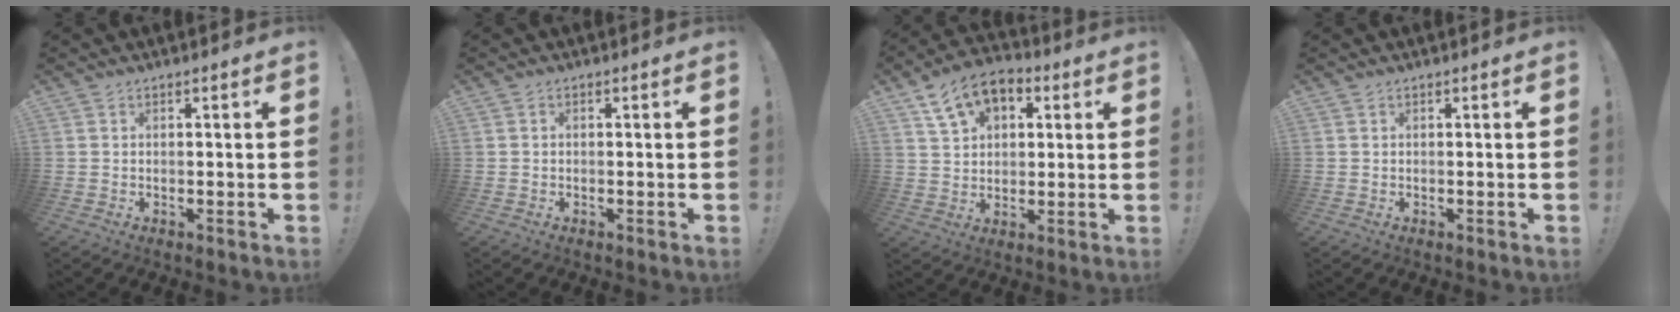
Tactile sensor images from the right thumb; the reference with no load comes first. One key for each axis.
{"total": 0.6, "fx": -0.3, "fy": 0.4, "fz": 0.3, "tx": -0.006, "ty": 0.003, "tz": -0.006}
{"total": 11.2, "fx": 5.6, "fy": 7.6, "fz": 5.9, "tx": -0.093, "ty": -0.022, "tz": 0.110}
{"total": 0.0}